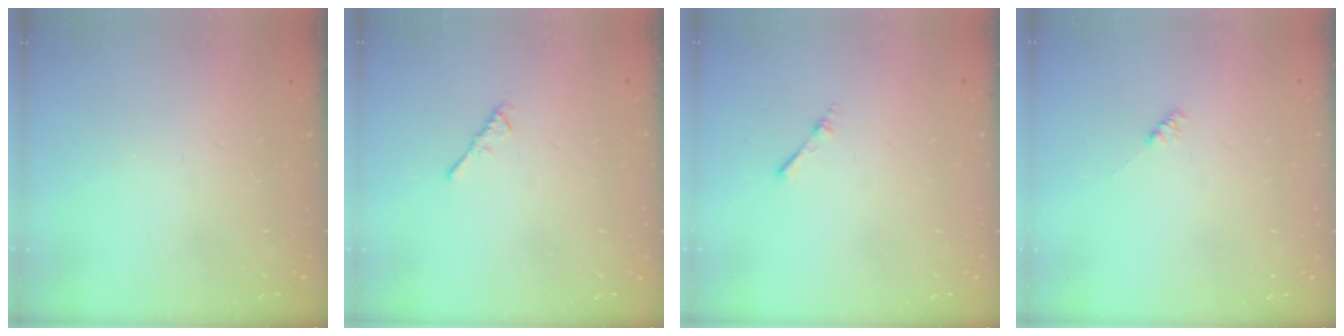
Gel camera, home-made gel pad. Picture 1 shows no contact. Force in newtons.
{"total": 1.1, "press": 1.0, "slide": 0.4}
{"total": 1.7, "press": 1.7, "slide": 0.3}
{"total": 2.1, "press": 2.0, "slide": 0.5}